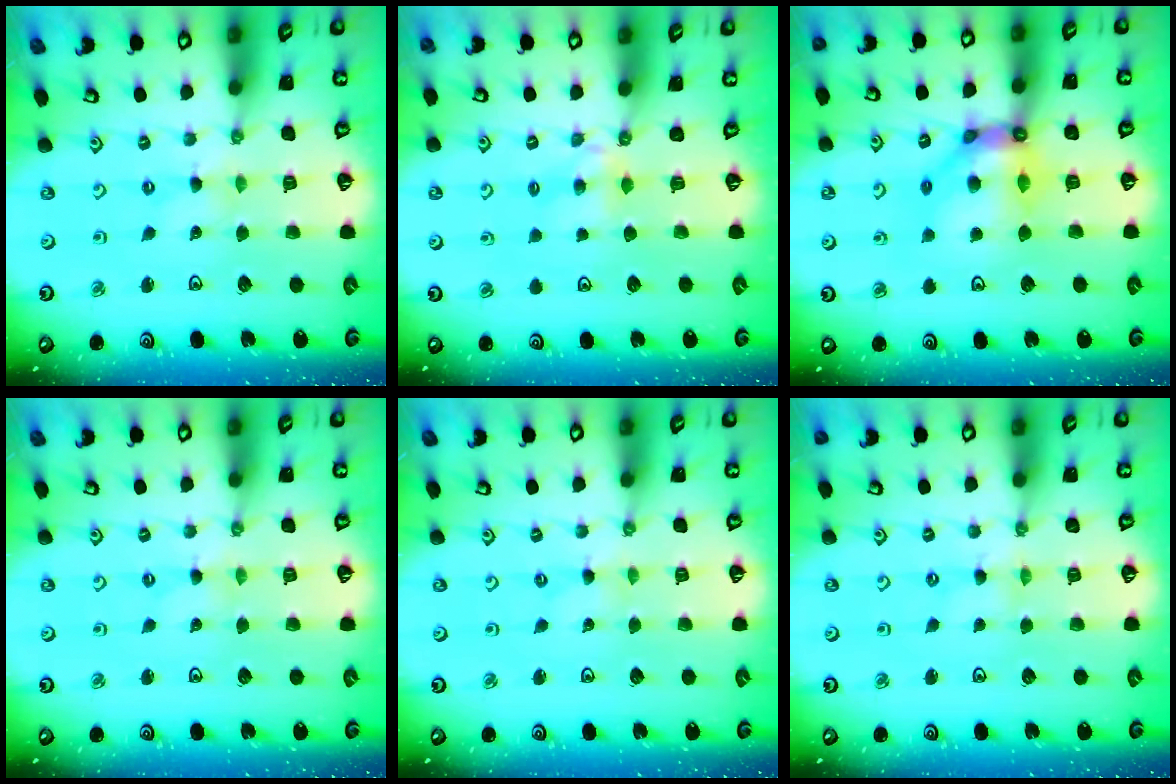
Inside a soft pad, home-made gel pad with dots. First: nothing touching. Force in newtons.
{"total": 3.9, "press": 3.9, "slide": 0.5}
{"total": 10.9, "press": 10.8, "slide": 1.2}
{"total": 0.0}
{"total": 0.0}
{"total": 0.0}